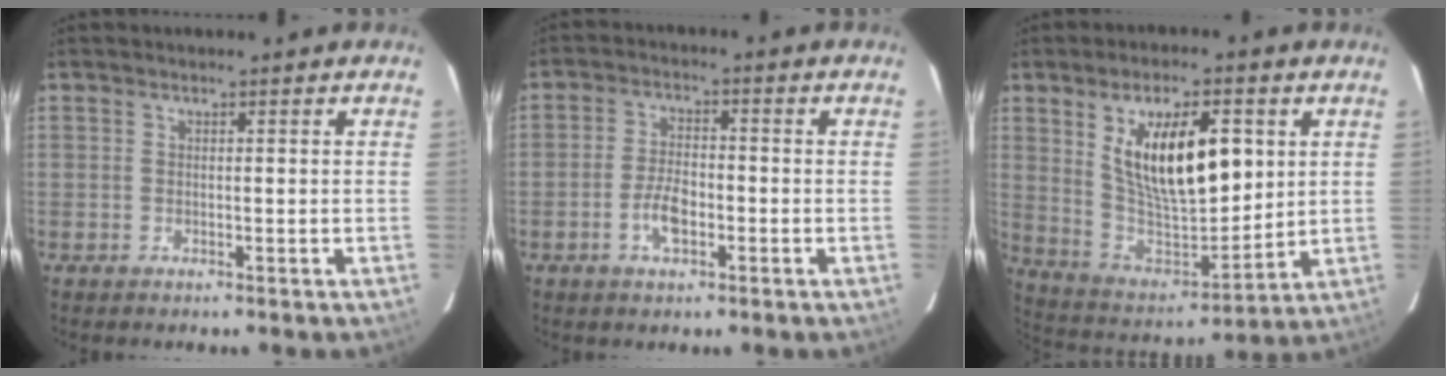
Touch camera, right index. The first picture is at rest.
{"total": 5.5, "force": [-2.2, 2.6, 4.3], "torque": [-0.090, 0.005, -0.040]}
{"total": 18.6, "force": [5.7, 8.0, 15.8], "torque": [-0.271, -0.005, 0.116]}